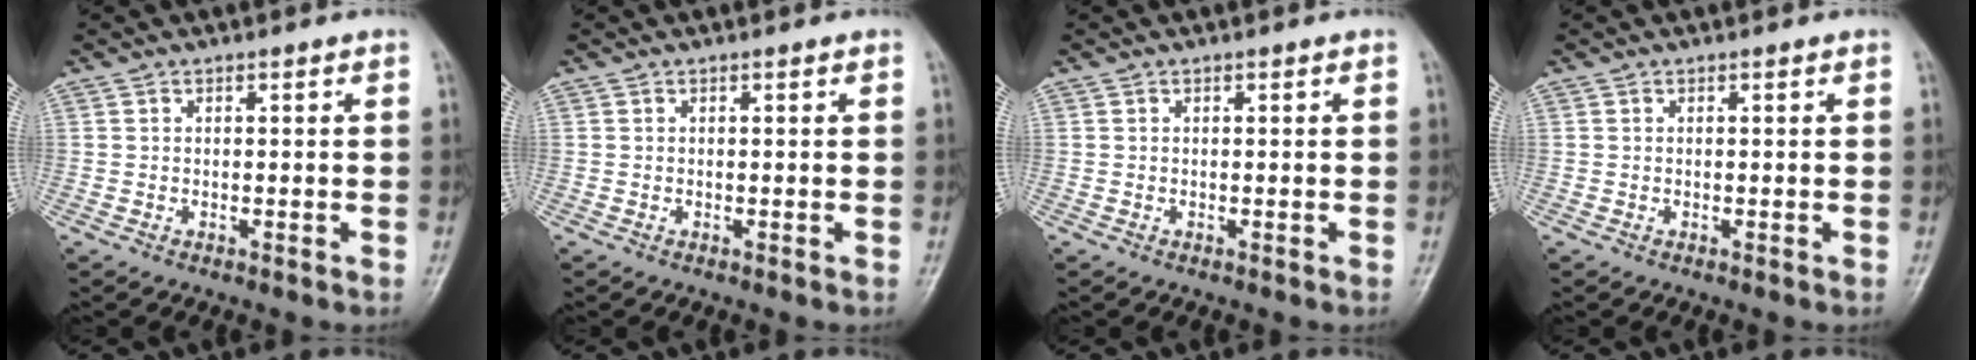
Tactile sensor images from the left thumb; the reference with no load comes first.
{"total": 0.0}
{"total": 0.0}
{"total": 0.0}